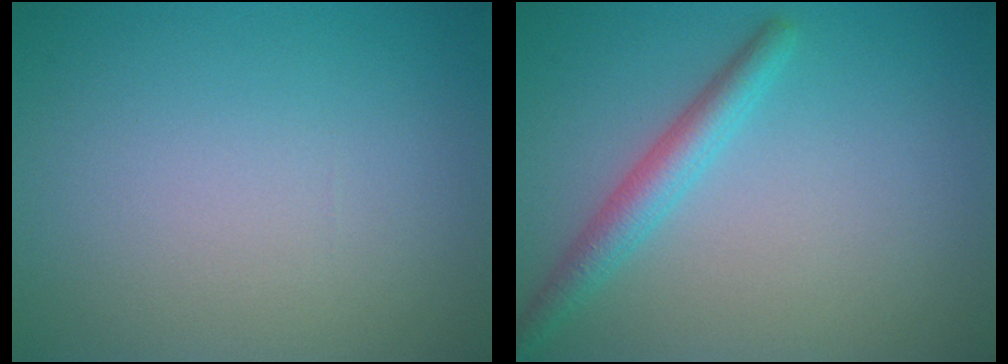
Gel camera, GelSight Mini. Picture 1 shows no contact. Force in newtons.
{"total": 2.8, "press": 2.8, "slide": 0.1}